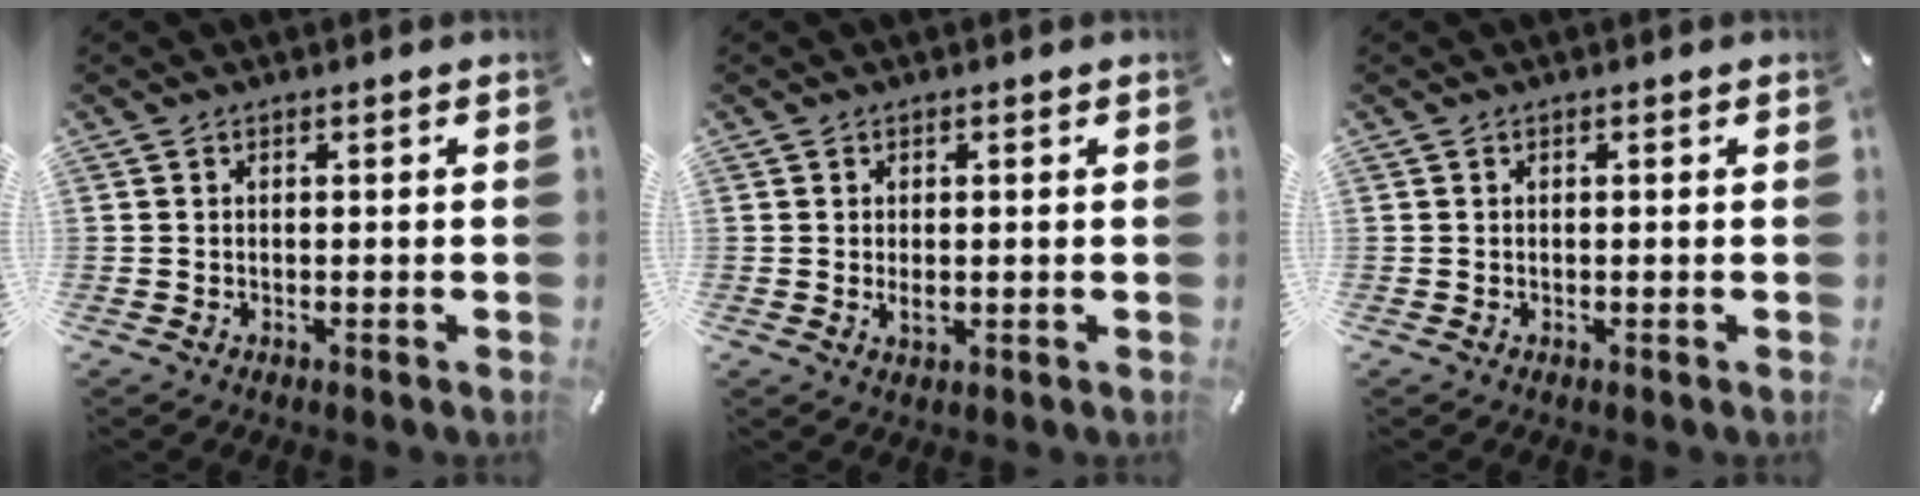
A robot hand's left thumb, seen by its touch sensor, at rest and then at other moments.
{"total": 1.8, "force": [0.0, 1.0, 1.5], "torque": [-0.025, -0.003, -0.001]}
{"total": 0.0}